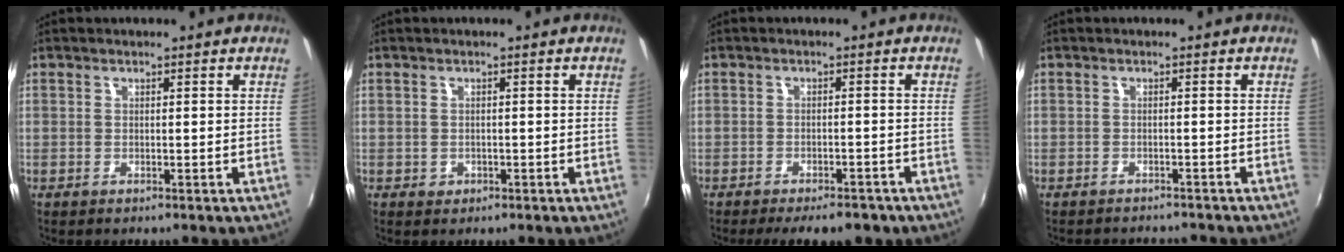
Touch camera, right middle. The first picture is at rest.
{"total": 1.2, "force": [-0.4, 1.0, 0.4], "torque": [-0.005, -0.001, -0.003]}
{"total": 8.8, "force": [-6.9, 3.1, 4.4], "torque": [-0.095, -0.013, -0.091]}
{"total": 4.0, "force": [-3.7, 1.3, 0.9], "torque": [-0.027, 0.000, -0.052]}